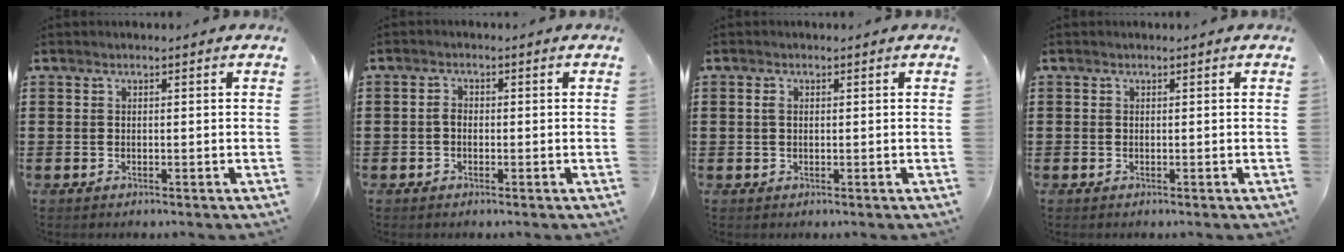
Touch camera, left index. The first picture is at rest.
{"total": 1.8, "force": [-0.2, 1.2, 1.3], "torque": [-0.034, 0.002, -0.008]}
{"total": 1.2, "force": [0.3, 0.7, 1.0], "torque": [-0.022, 0.005, 0.004]}
{"total": 0.0}